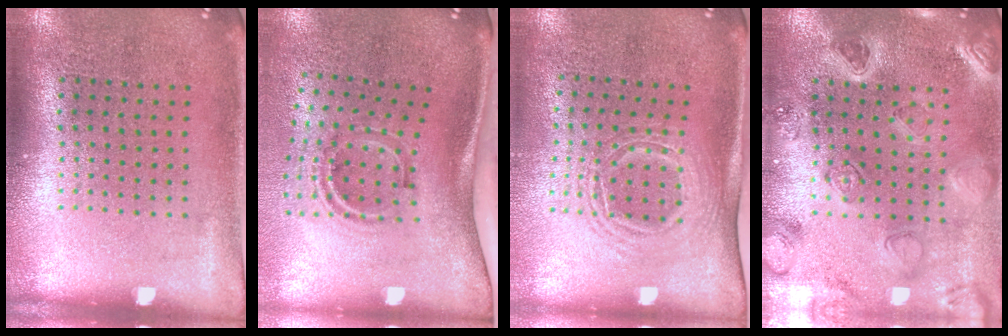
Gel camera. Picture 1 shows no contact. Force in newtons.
{"total": 1.9, "press": 1.2, "slide": 1.5}
{"total": 1.6, "press": 1.3, "slide": 1.0}
{"total": 2.2, "press": 2.2, "slide": 0.4}